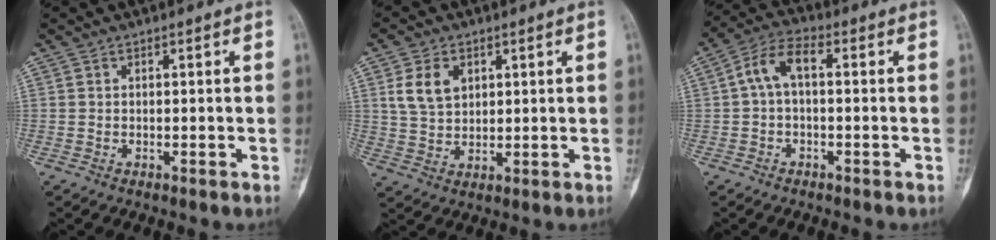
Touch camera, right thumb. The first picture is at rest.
{"total": 6.7, "force": [2.4, 4.7, 4.2], "torque": [-0.064, -0.009, 0.050]}
{"total": 6.2, "force": [0.2, 3.0, 5.5], "torque": [-0.108, 0.025, -0.009]}